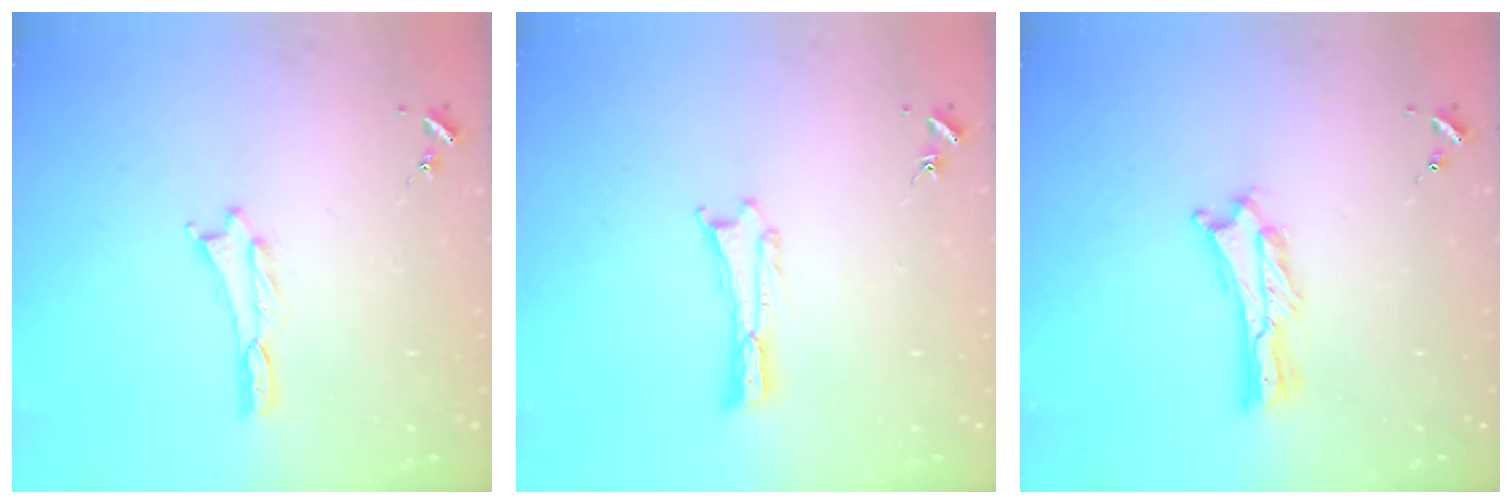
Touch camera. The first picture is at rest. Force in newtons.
{"total": 0.0}
{"total": 1.3, "press": 1.3, "slide": 0.3}